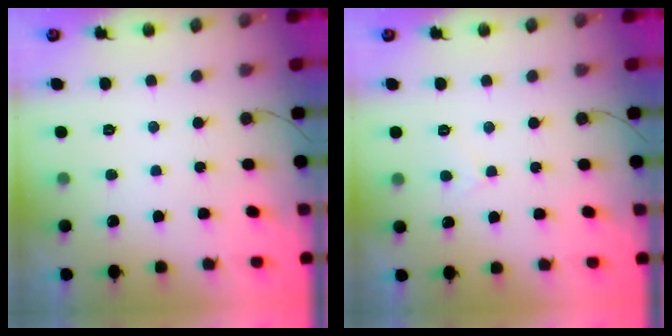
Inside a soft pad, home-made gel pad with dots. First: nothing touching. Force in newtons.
{"total": 2.7, "press": 2.7, "slide": 0.3}